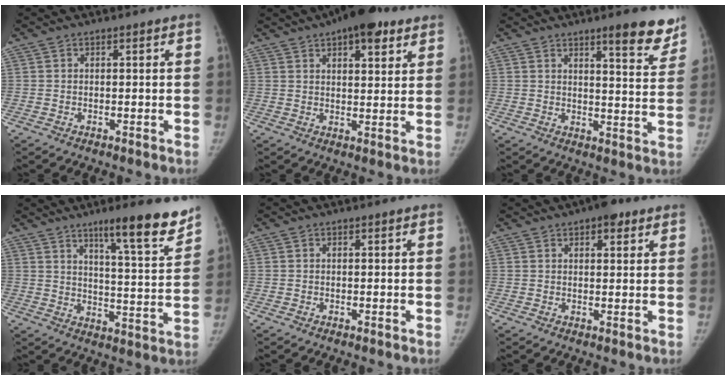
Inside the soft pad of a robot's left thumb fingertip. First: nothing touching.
{"total": 11.9, "force": [7.4, 4.8, 7.9], "torque": [-0.081, -0.020, 0.102]}
{"total": 10.2, "force": [7.4, 2.1, 6.7], "torque": [-0.051, -0.049, 0.094]}
{"total": 14.2, "force": [10.1, 1.8, 9.8], "torque": [-0.116, -0.066, 0.153]}
{"total": 0.0}
{"total": 5.0, "force": [3.1, 2.3, 3.3], "torque": [-0.025, -0.008, 0.037]}